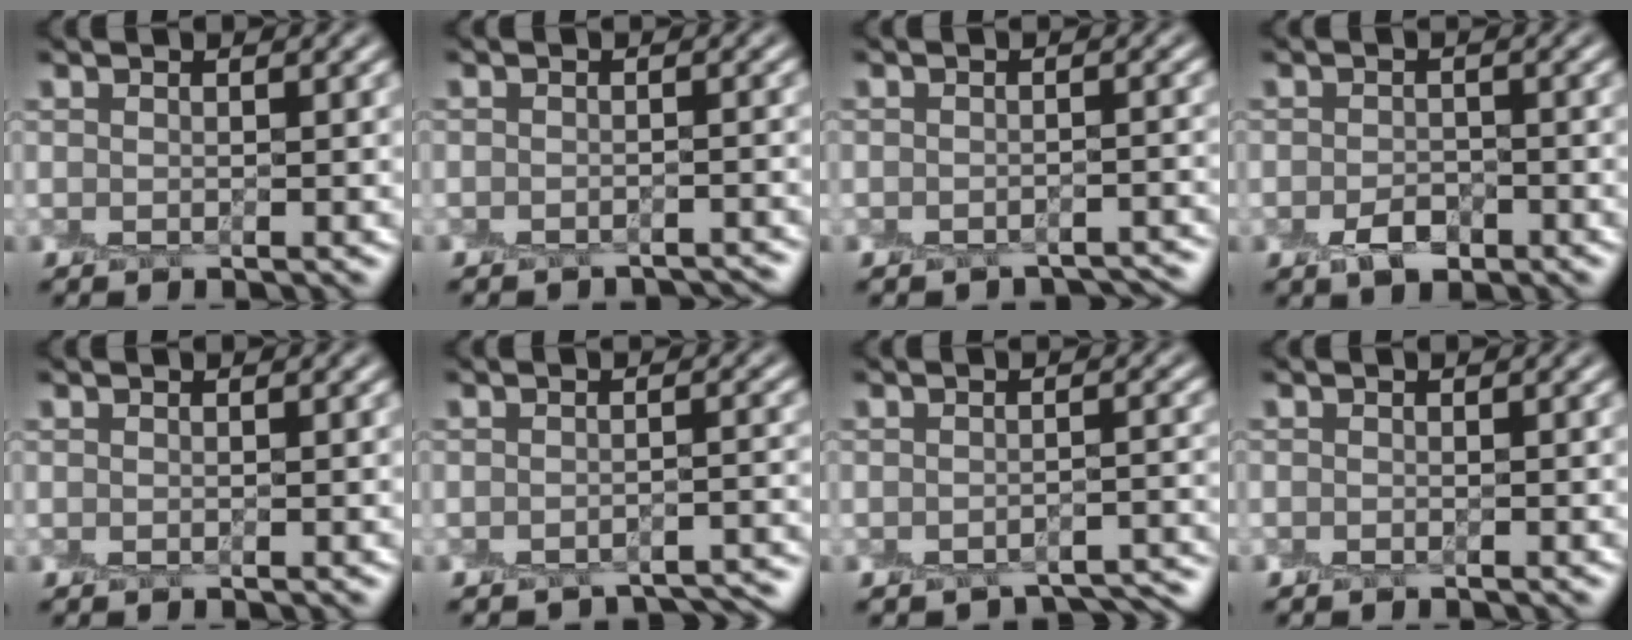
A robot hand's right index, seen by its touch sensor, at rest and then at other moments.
{"total": 3.5, "force": [-3.3, 1.0, 0.2], "torque": [0.002, 0.002, -0.043]}
{"total": 4.3, "force": [-4.0, 1.5, 0.7], "torque": [-0.004, -0.001, -0.050]}
{"total": 2.0, "force": [-0.8, 1.4, 1.2], "torque": [-0.018, 0.003, -0.014]}
{"total": 0.0}
{"total": 5.0, "force": [-4.8, 1.1, 1.0], "torque": [-0.019, -0.004, -0.057]}
{"total": 5.0, "force": [-4.5, 1.5, 1.4], "torque": [-0.024, -0.007, -0.053]}
{"total": 0.0}